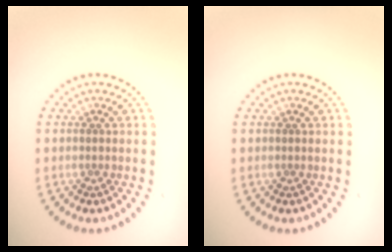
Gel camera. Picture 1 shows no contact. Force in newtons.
{"total": 0.0}